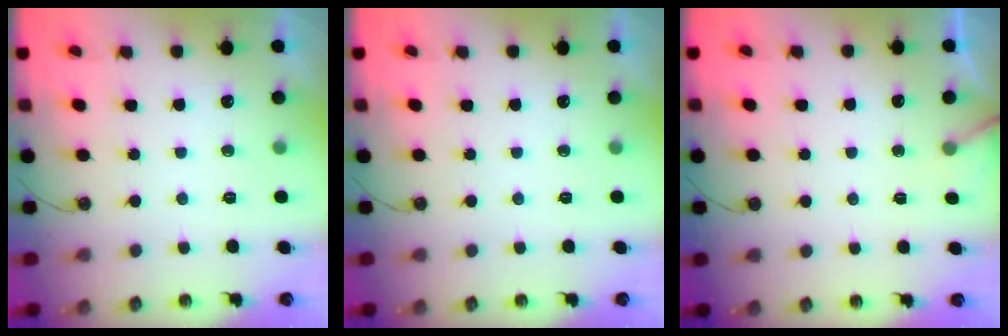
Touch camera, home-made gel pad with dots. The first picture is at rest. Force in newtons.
{"total": 0.0}
{"total": 4.8, "press": 4.8, "slide": 0.3}